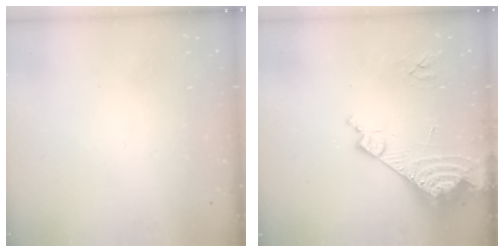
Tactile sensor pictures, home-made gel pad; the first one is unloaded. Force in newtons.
{"total": 15.0, "press": 14.9, "slide": 1.6}